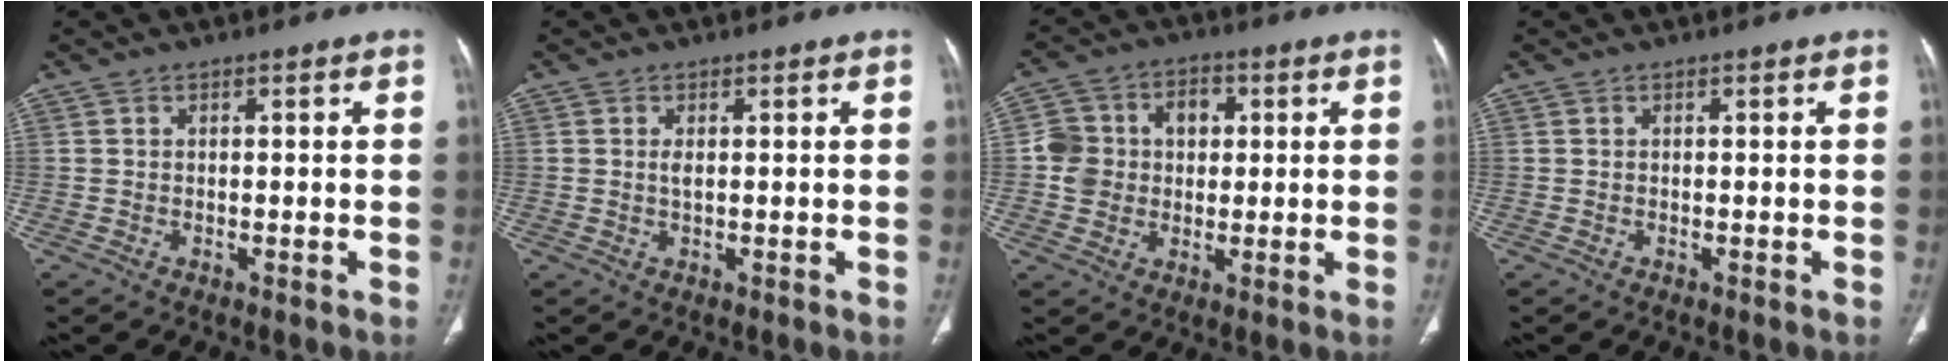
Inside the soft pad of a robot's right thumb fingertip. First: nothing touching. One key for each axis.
{"total": 1.1, "fx": 0.2, "fy": 0.3, "fz": 1.0, "tx": -0.025, "ty": -0.001, "tz": 0.006}
{"total": 9.5, "fx": 0.8, "fy": 8.2, "fz": 4.7, "tx": -0.056, "ty": 0.020, "tz": 0.008}
{"total": 0.0}